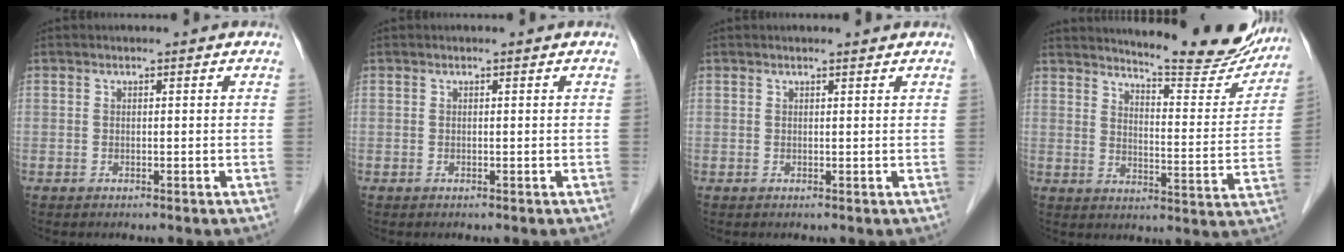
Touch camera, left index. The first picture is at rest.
{"total": 0.0}
{"total": 1.1, "force": [1.1, -0.1, 0.2], "torque": [-0.010, 0.003, 0.016]}
{"total": 17.1, "force": [16.0, 1.7, 5.7], "torque": [-0.077, -0.062, 0.197]}